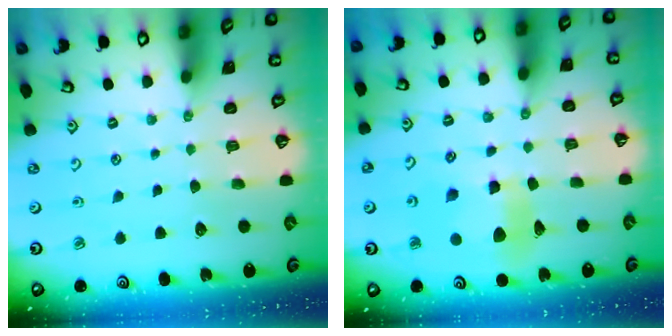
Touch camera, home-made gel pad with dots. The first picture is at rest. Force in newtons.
{"total": 9.7, "press": 9.6, "slide": 1.5}